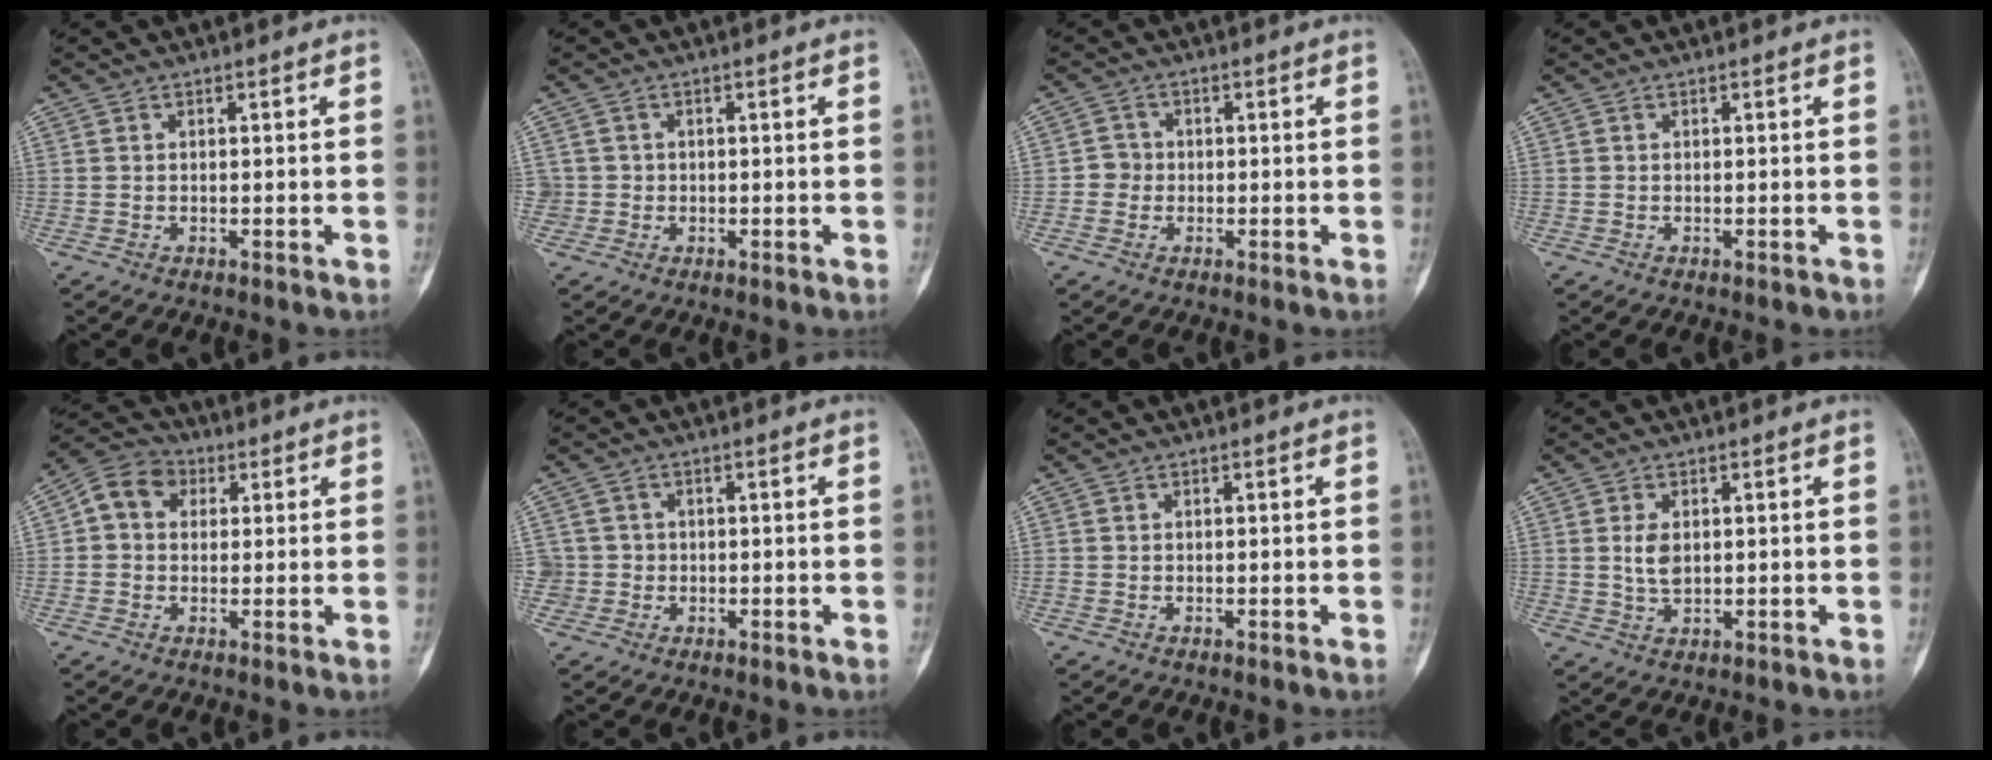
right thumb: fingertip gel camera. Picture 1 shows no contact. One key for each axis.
{"total": 2.1, "fx": -0.2, "fy": 2.1, "fz": -0.2, "tx": 0.021, "ty": 0.008, "tz": -0.005}
{"total": 2.4, "fx": -0.5, "fy": 2.3, "fz": 0.5, "tx": 0.010, "ty": 0.010, "tz": -0.016}
{"total": 0.0}
{"total": 7.5, "fx": 1.7, "fy": 6.2, "fz": 3.9, "tx": -0.047, "ty": 0.017, "tz": 0.017}
{"total": 3.0, "fx": -0.3, "fy": 3.0, "fz": -0.3, "tx": 0.031, "ty": 0.011, "tz": -0.010}
{"total": 0.0}
{"total": 3.8, "fx": 0.6, "fy": 2.3, "fz": 3.0, "tx": -0.055, "ty": -0.006, "tz": 0.016}